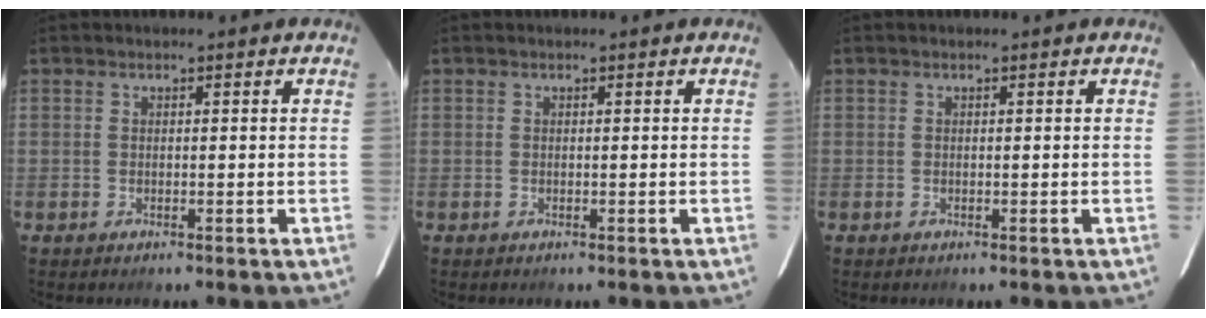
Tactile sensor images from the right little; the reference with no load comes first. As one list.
[{"total": 0.0}, {"total": 0.0}]